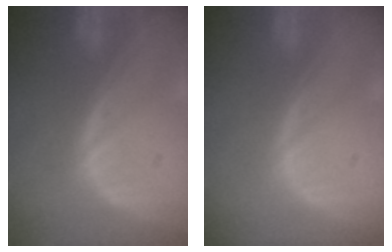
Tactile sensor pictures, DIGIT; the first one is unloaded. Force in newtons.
{"total": 0.0}